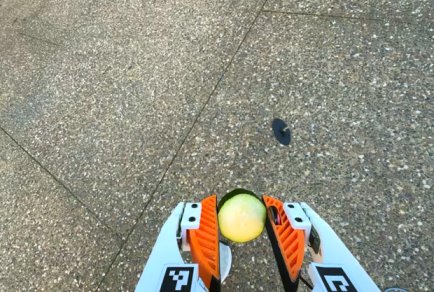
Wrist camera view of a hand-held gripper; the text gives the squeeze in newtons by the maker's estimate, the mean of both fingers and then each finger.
{"total": 8.5, "left": 8.1, "right": 8.9}